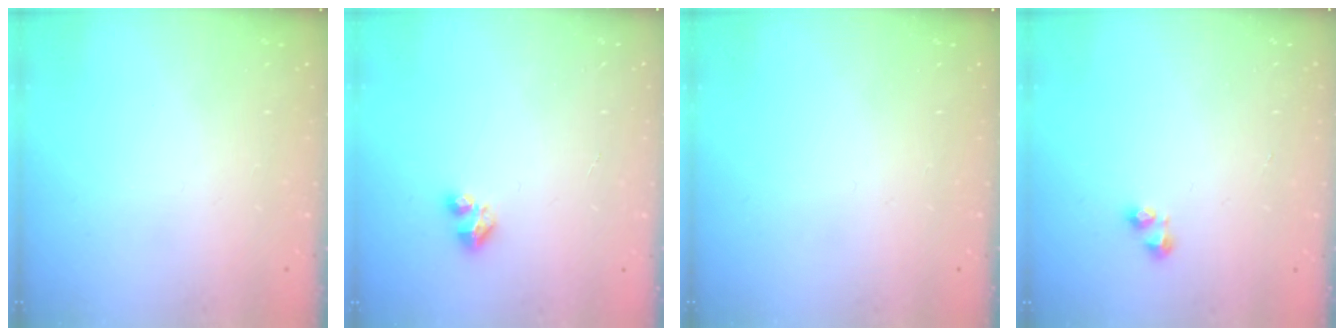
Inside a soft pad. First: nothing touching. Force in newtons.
{"total": 3.2, "press": 3.1, "slide": 0.5}
{"total": 0.0}
{"total": 2.0, "press": 2.0, "slide": 0.5}